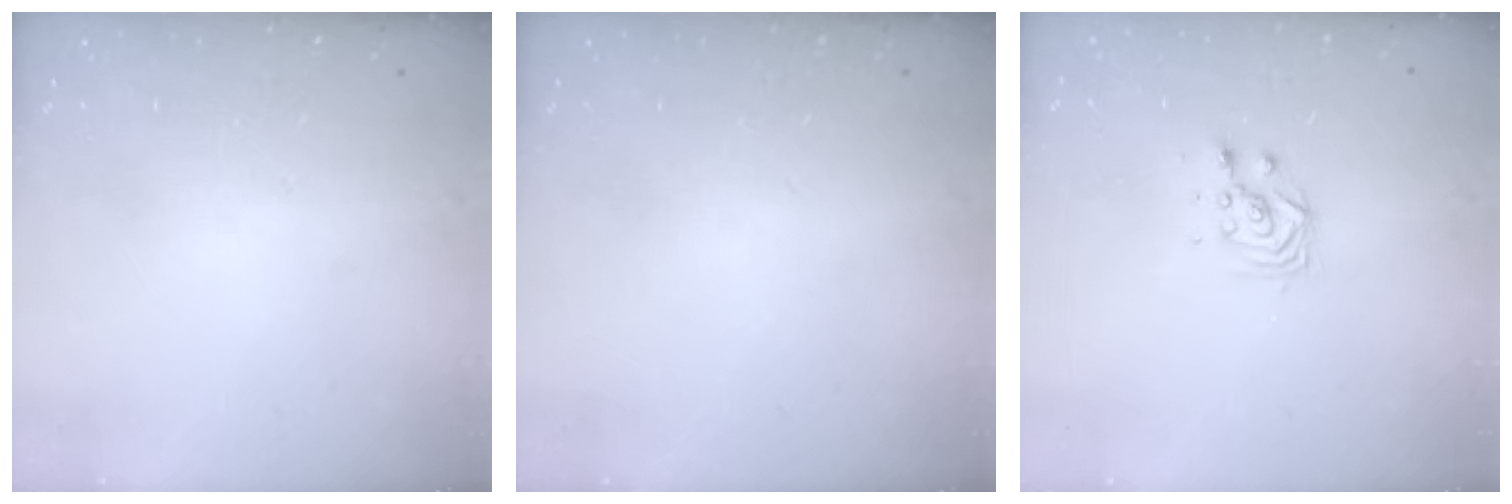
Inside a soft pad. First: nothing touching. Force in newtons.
{"total": 0.0}
{"total": 3.1, "press": 3.1, "slide": 0.0}